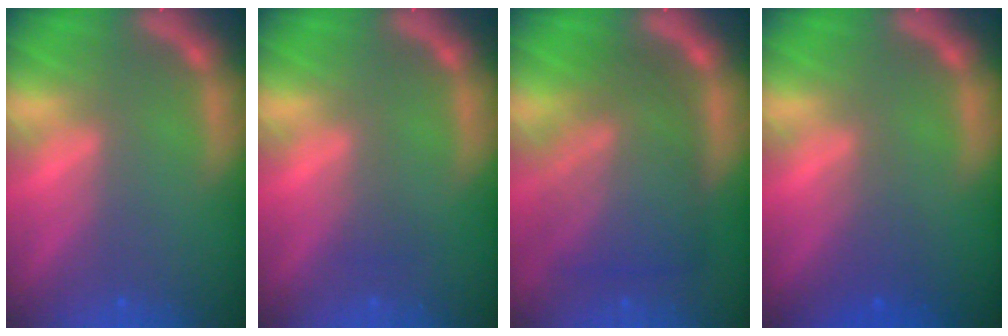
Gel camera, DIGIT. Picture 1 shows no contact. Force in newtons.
{"total": 1.0}
{"total": 9.1}
{"total": 1.9}